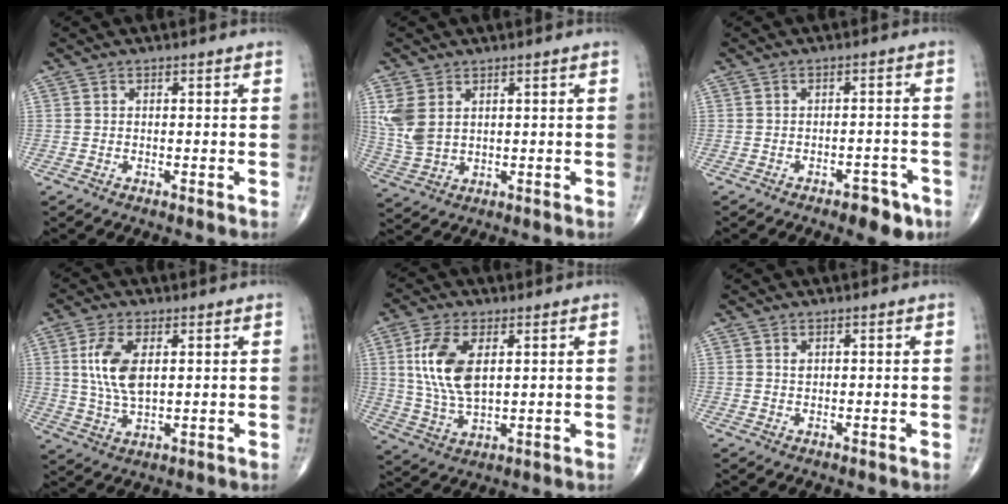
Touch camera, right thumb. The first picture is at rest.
{"total": 7.3, "force": [2.4, 4.7, 4.9], "torque": [-0.115, -0.005, 0.062]}
{"total": 5.5, "force": [-3.4, 2.6, 3.5], "torque": [-0.029, 0.020, -0.040]}
{"total": 9.5, "force": [2.2, 4.8, 7.9], "torque": [-0.161, -0.009, 0.046]}
{"total": 12.2, "force": [3.1, 6.3, 10.0], "torque": [-0.202, -0.011, 0.066]}
{"total": 1.0, "force": [0.5, 0.6, 0.6], "torque": [-0.005, -0.001, 0.010]}